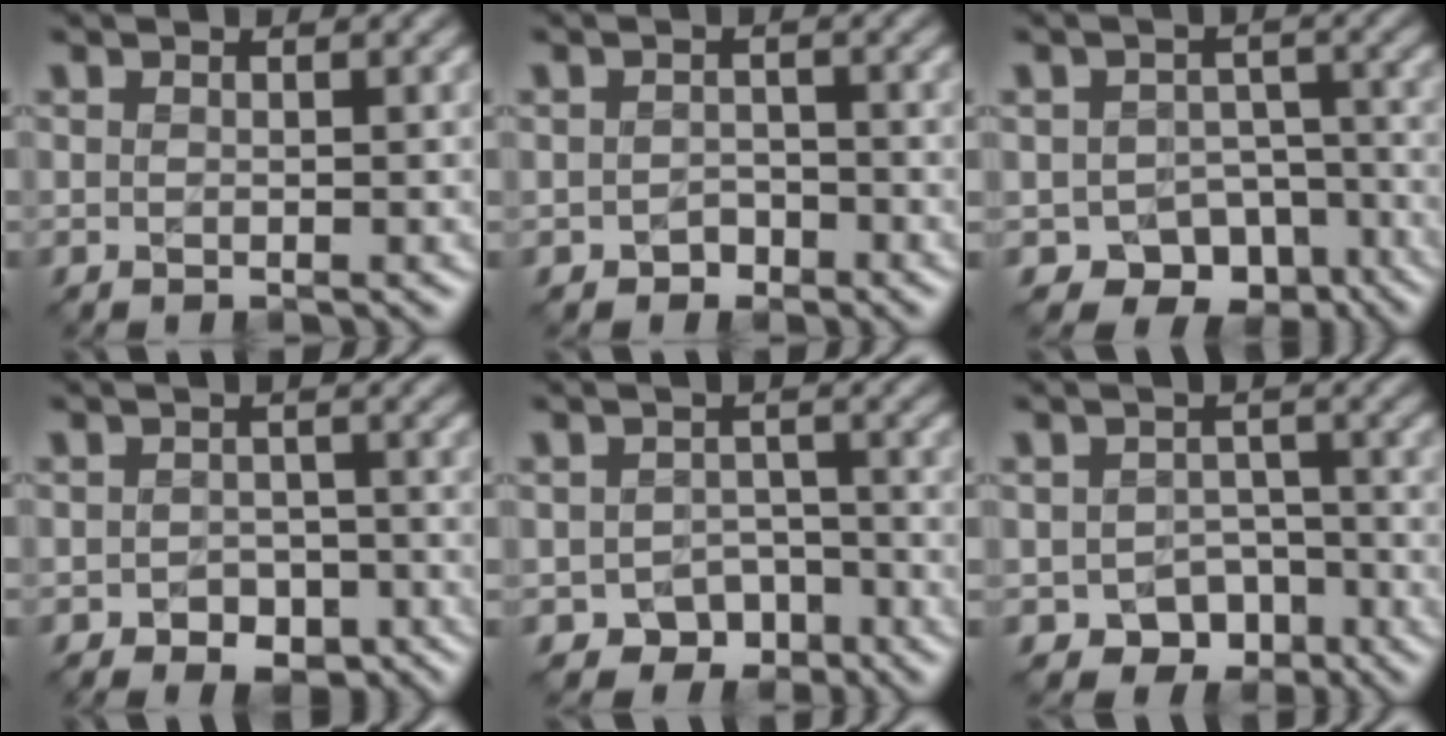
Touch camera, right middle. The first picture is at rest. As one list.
[{"total": 1.1, "force": [-0.5, 1.0, 0.3], "torque": [-0.004, 0.005, -0.013]}, {"total": 7.5, "force": [-4.8, 5.1, 2.7], "torque": [-0.024, -0.017, -0.052]}, {"total": 2.8, "force": [-1.3, 2.2, 1.2], "torque": [-0.011, 0.001, -0.022]}, {"total": 3.9, "force": [-2.5, 2.8, 1.2], "torque": [-0.007, -0.004, -0.032]}, {"total": 4.2, "force": [-2.2, 3.1, 1.6], "torque": [-0.017, -0.004, -0.026]}]